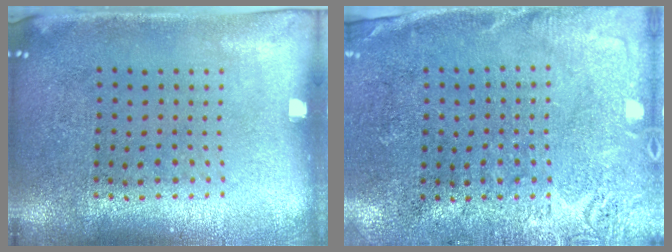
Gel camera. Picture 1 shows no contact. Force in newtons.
{"total": 2.6, "press": 2.4, "slide": 1.1}